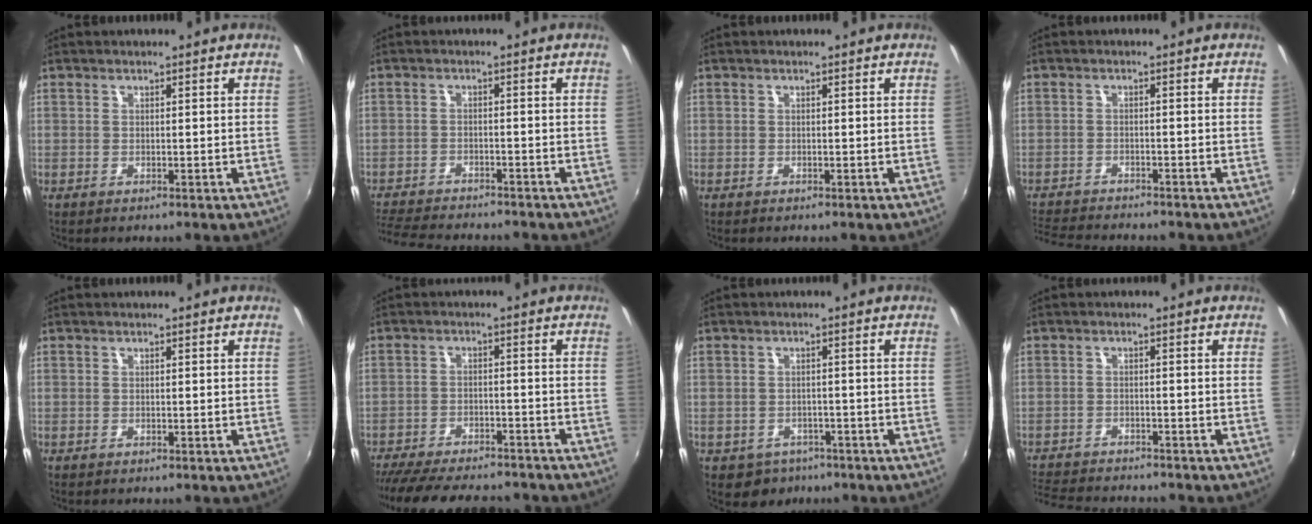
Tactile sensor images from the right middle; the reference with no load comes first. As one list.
[{"total": 11.5, "force": [-10.5, 2.4, 4.2], "torque": [-0.111, -0.018, -0.170]}, {"total": 0.0}, {"total": 8.6, "force": [-8.1, 1.3, 2.6], "torque": [-0.077, -0.015, -0.137]}, {"total": 0.0}, {"total": 19.3, "force": [-16.6, 5.2, 8.4], "torque": [-0.174, -0.026, -0.240]}, {"total": 5.2, "force": [-3.2, 3.9, 1.2], "torque": [-0.039, -0.006, -0.041]}, {"total": 10.2, "force": [-9.4, 2.3, 3.3], "torque": [-0.094, -0.013, -0.154]}]